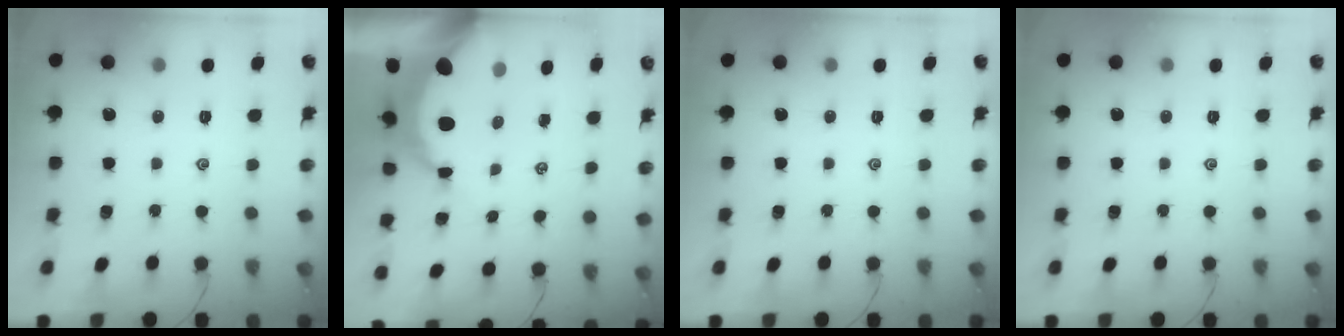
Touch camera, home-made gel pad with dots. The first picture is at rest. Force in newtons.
{"total": 10.6, "press": 10.5, "slide": 1.0}
{"total": 0.0}
{"total": 0.0}